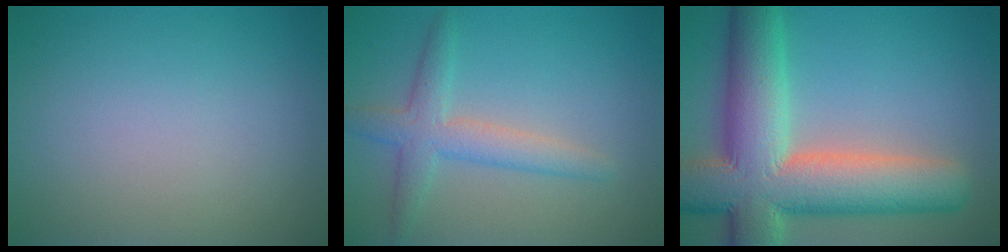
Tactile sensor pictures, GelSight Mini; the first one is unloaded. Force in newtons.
{"total": 2.8, "press": 2.8, "slide": 0.2}
{"total": 13.3, "press": 13.2, "slide": 1.0}